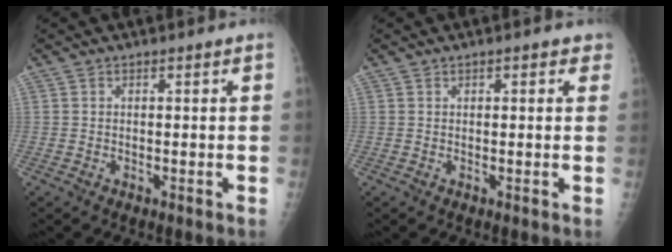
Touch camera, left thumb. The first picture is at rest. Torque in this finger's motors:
{"motor_torque": [-0.09, 0.10, -0.27, 0.04, -0.01]}